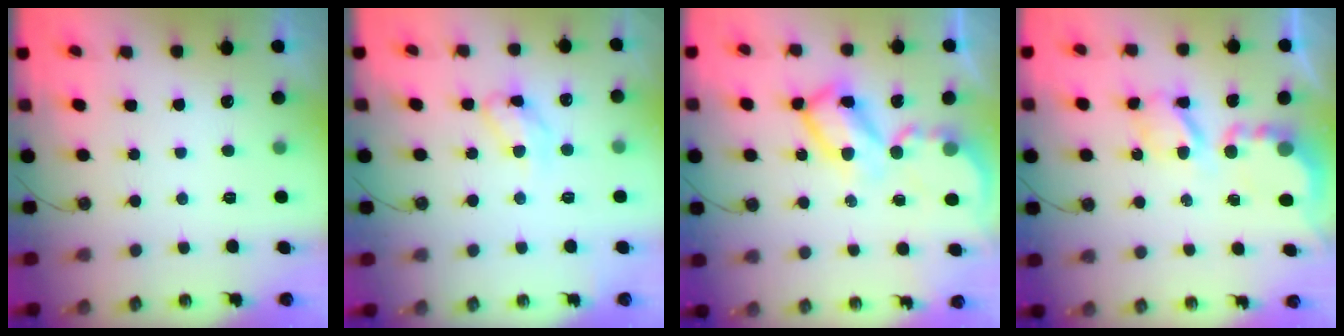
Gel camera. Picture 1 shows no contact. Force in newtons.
{"total": 11.6, "press": 11.5, "slide": 1.0}
{"total": 13.4, "press": 13.3, "slide": 1.5}
{"total": 6.8, "press": 6.8, "slide": 0.5}